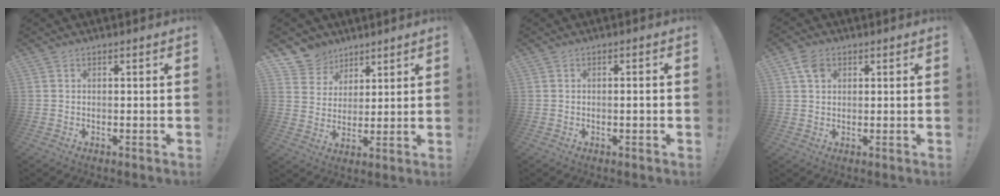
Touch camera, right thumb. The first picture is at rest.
{"total": 8.9, "force": [6.1, 6.4, 0.7], "torque": [-0.022, -0.049, 0.124]}
{"total": 1.7, "force": [-0.6, -0.1, 1.6], "torque": [-0.027, 0.002, -0.012]}
{"total": 4.6, "force": [2.1, 3.3, 2.4], "torque": [-0.038, -0.002, 0.040]}